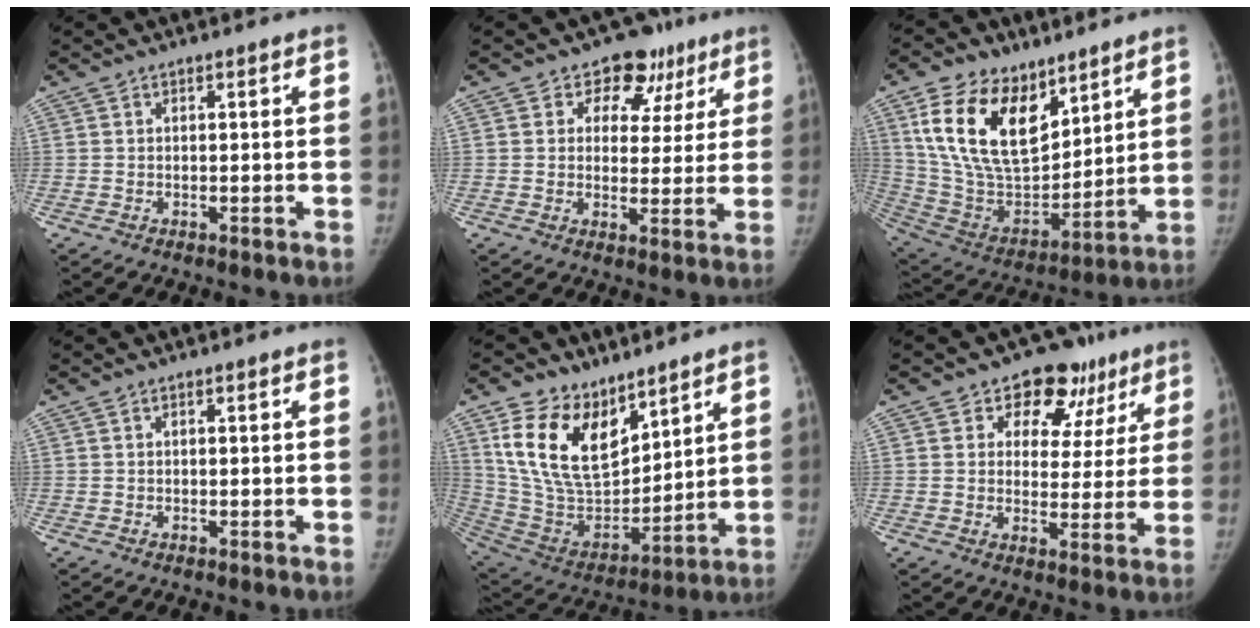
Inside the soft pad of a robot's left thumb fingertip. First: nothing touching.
{"total": 9.3, "force": [5.3, 7.0, 3.2], "torque": [0.012, -0.011, 0.069]}
{"total": 21.8, "force": [11.1, 12.5, 14.0], "torque": [-0.221, -0.050, 0.217]}
{"total": 0.0}
{"total": 19.0, "force": [10.9, 10.9, 11.1], "torque": [-0.161, -0.057, 0.228]}
{"total": 12.2, "force": [7.2, 8.6, 4.9], "torque": [0.001, -0.018, 0.090]}